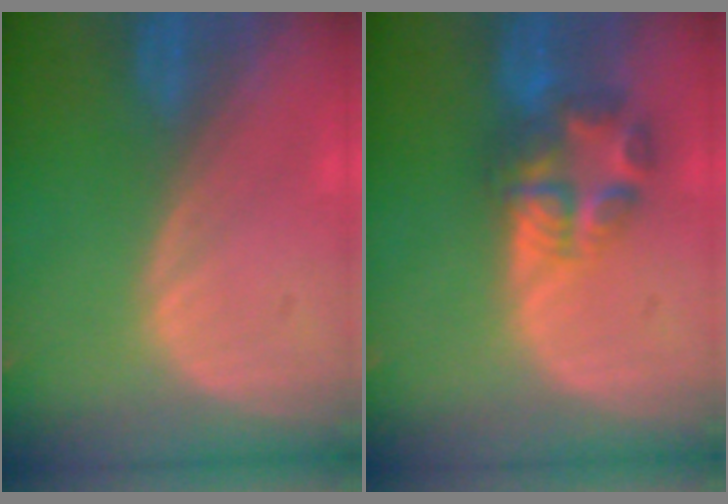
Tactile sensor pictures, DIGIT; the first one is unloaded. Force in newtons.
{"total": 6.7, "press": 6.4, "slide": 1.8}